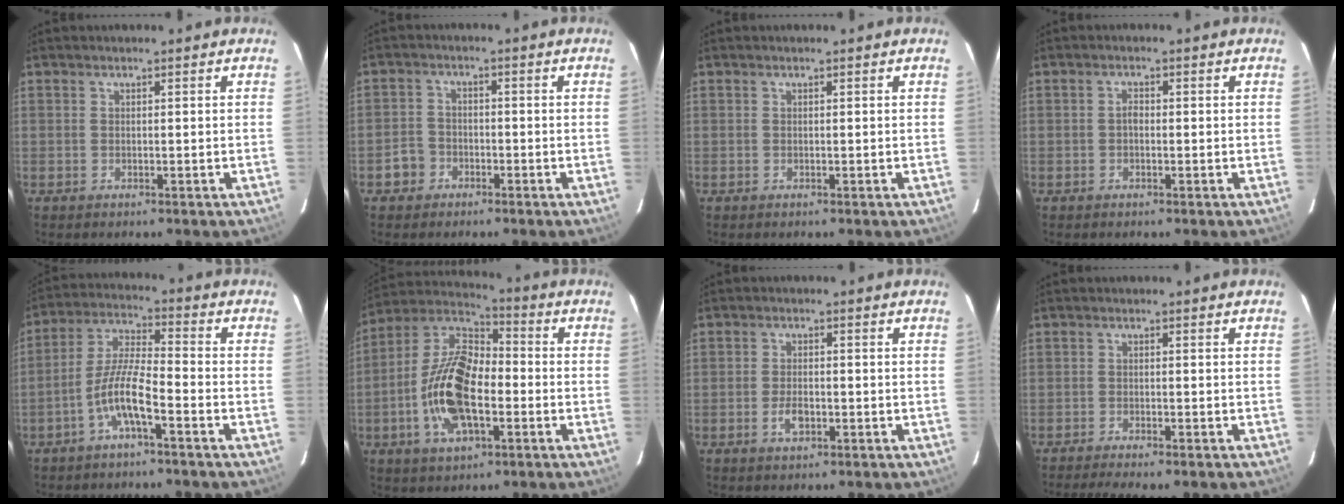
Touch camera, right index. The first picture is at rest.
{"total": 4.0, "force": [-2.3, 3.2, 0.7], "torque": [-0.018, 0.013, -0.041]}
{"total": 0.0}
{"total": 1.1, "force": [-0.3, 0.7, 0.7], "torque": [-0.013, 0.006, -0.006]}
{"total": 8.1, "force": [-4.2, 1.2, 6.8], "torque": [-0.150, 0.008, -0.081]}
{"total": 16.5, "force": [-4.2, 8.2, 13.7], "torque": [-0.281, 0.006, -0.082]}
{"total": 3.6, "force": [-1.4, 1.9, 2.7], "torque": [-0.056, 0.000, -0.023]}
{"total": 5.2, "force": [-4.5, 0.0, 2.6], "torque": [-0.059, -0.013, -0.071]}